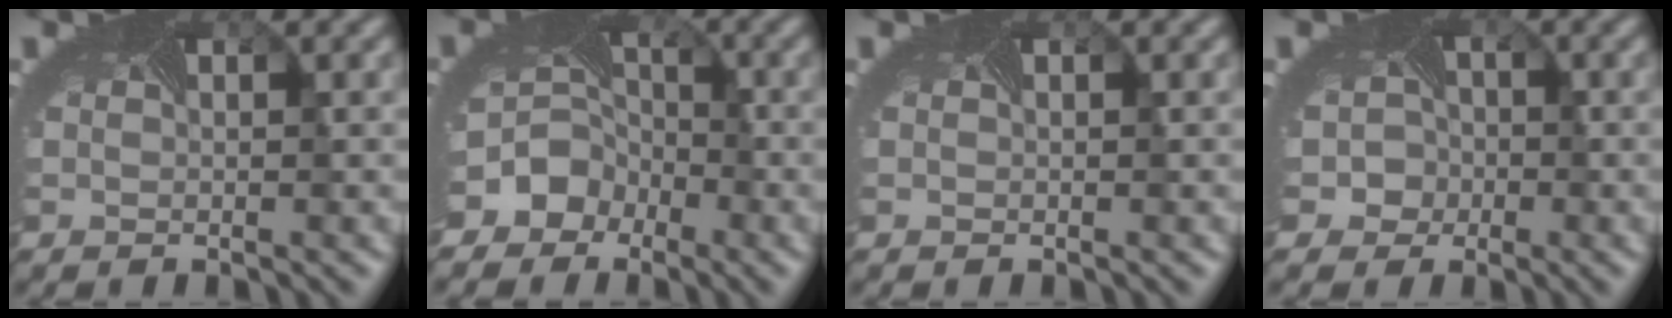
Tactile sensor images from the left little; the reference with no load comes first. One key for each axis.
{"total": 7.3, "fx": -3.9, "fy": 6.0, "fz": 1.5, "tx": -0.024, "ty": -0.013, "tz": -0.069}
{"total": 0.0}
{"total": 4.7, "fx": -1.4, "fy": 4.3, "fz": 1.3, "tx": -0.001, "ty": 0.006, "tz": -0.035}